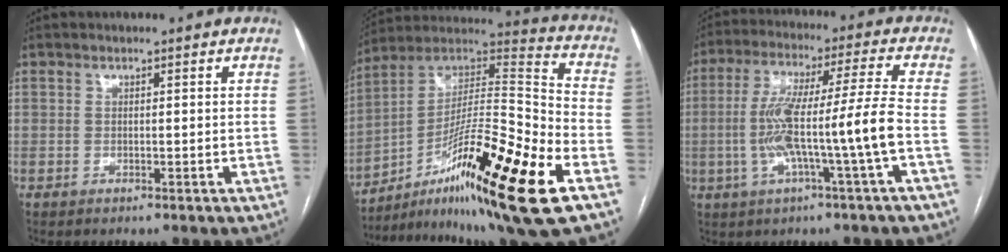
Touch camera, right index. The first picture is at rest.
{"total": 24.6, "force": [-11.9, 0.9, 21.5], "torque": [-0.344, -0.007, -0.201]}
{"total": 12.5, "force": [-2.8, -1.0, 12.1], "torque": [-0.234, 0.018, -0.051]}